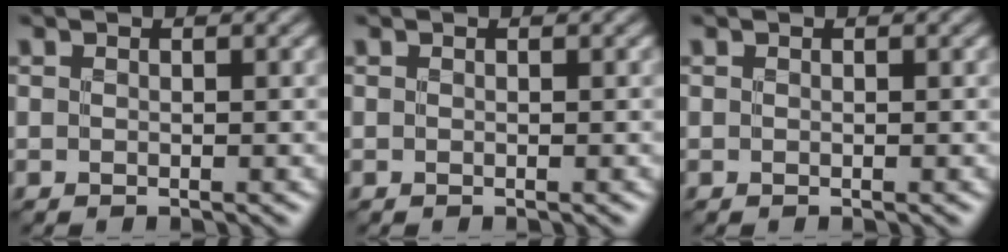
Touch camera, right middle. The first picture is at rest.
{"total": 0.0}
{"total": 0.0}